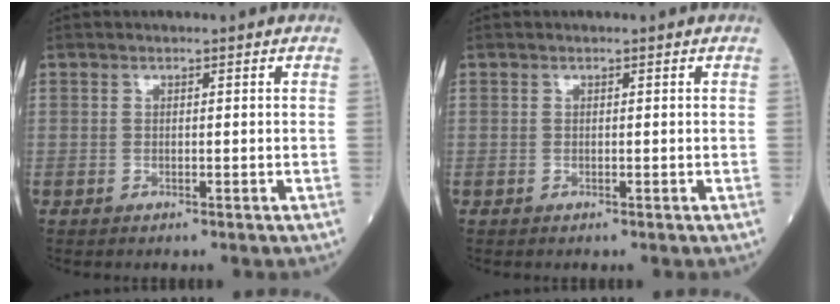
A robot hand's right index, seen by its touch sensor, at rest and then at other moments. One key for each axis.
{"total": 0.0}